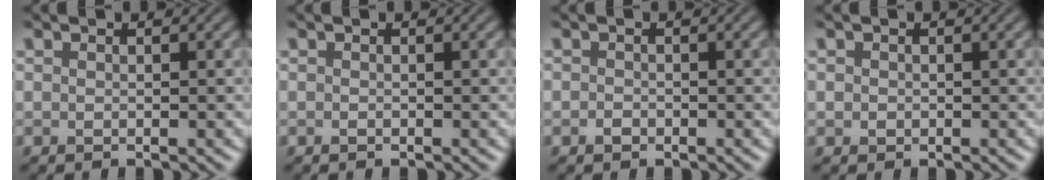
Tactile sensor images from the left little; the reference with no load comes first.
{"total": 0.0}
{"total": 0.8, "force": [-0.5, 0.5, 0.2], "torque": [-0.001, -0.002, -0.014]}
{"total": 0.7, "force": [0.0, 0.7, 0.2], "torque": [-0.001, -0.001, -0.003]}